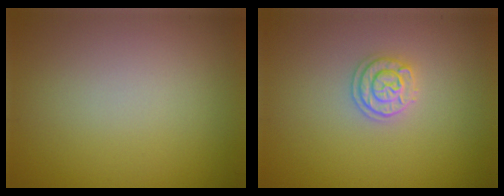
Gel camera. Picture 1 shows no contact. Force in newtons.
{"total": 2.1, "press": 2.0, "slide": 0.6}